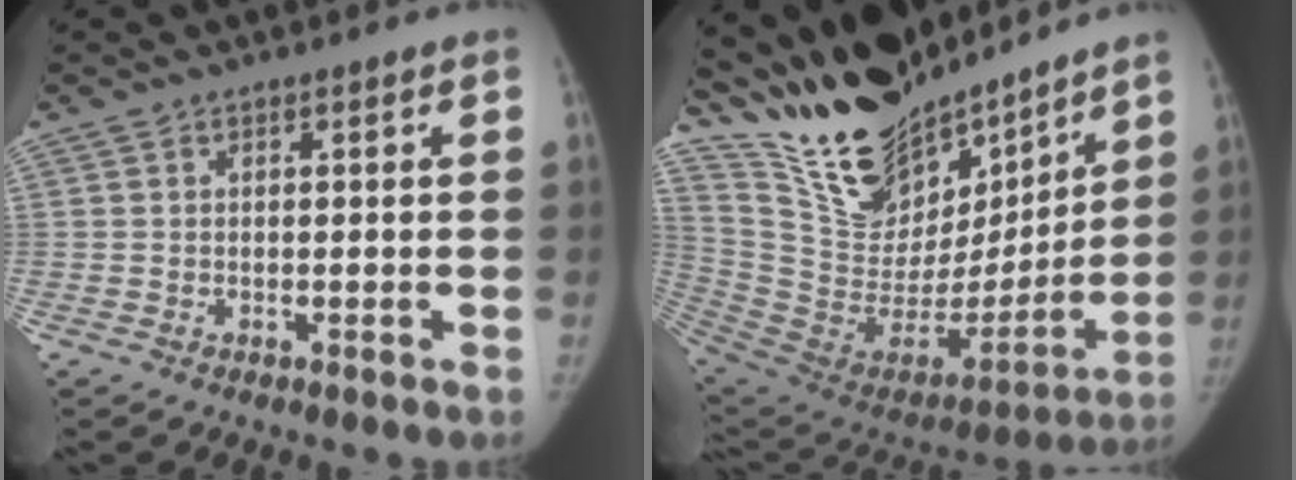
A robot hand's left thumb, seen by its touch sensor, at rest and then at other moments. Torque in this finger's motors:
{"motor_torque": [3.01, -0.36, 0.68, -2.09, 0.23]}